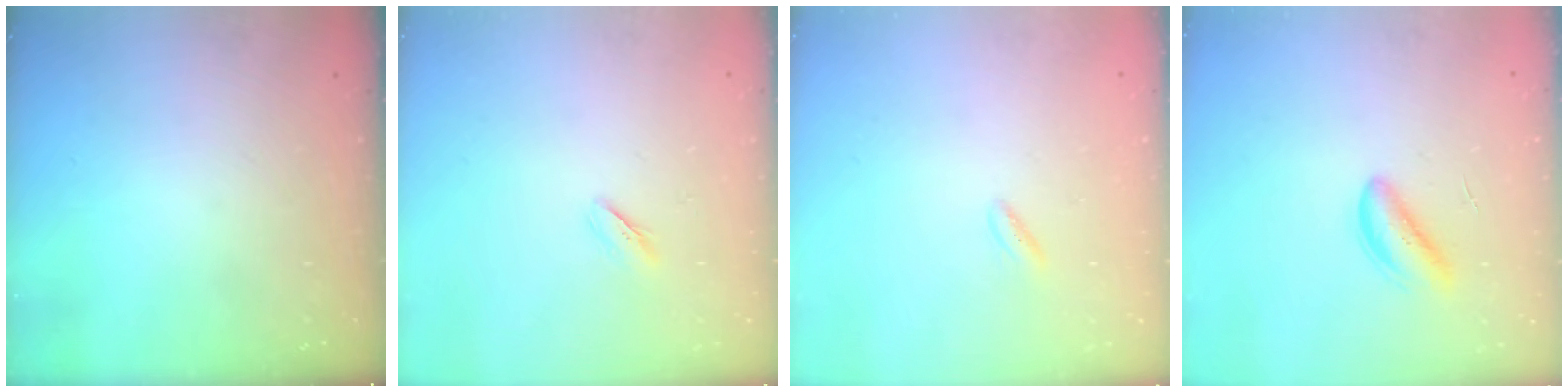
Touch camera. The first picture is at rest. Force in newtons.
{"total": 2.4, "press": 2.2, "slide": 0.9}
{"total": 1.9, "press": 1.7, "slide": 0.8}
{"total": 2.7, "press": 2.7, "slide": 0.3}